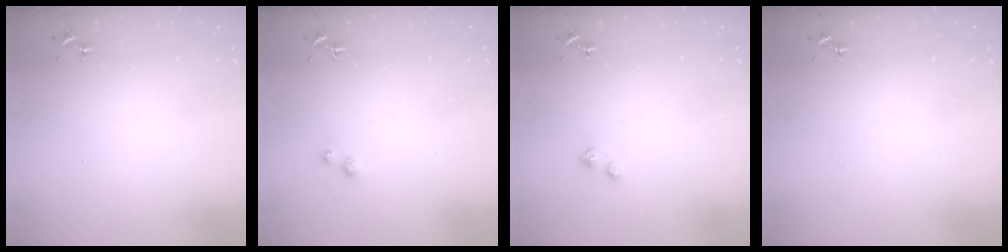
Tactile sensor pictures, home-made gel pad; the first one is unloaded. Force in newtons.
{"total": 2.9, "press": 2.9, "slide": 0.2}
{"total": 3.4, "press": 3.4, "slide": 0.4}
{"total": 1.3, "press": 1.0, "slide": 0.9}